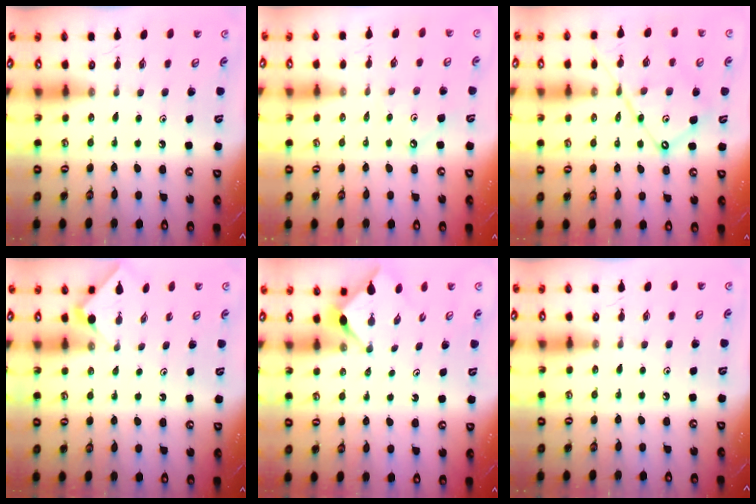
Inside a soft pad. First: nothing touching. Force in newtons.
{"total": 3.0, "press": 2.9, "slide": 0.4}
{"total": 13.1, "press": 13.1, "slide": 1.1}
{"total": 4.0, "press": 3.9, "slide": 0.5}
{"total": 2.6, "press": 2.6, "slide": 0.3}
{"total": 0.0}